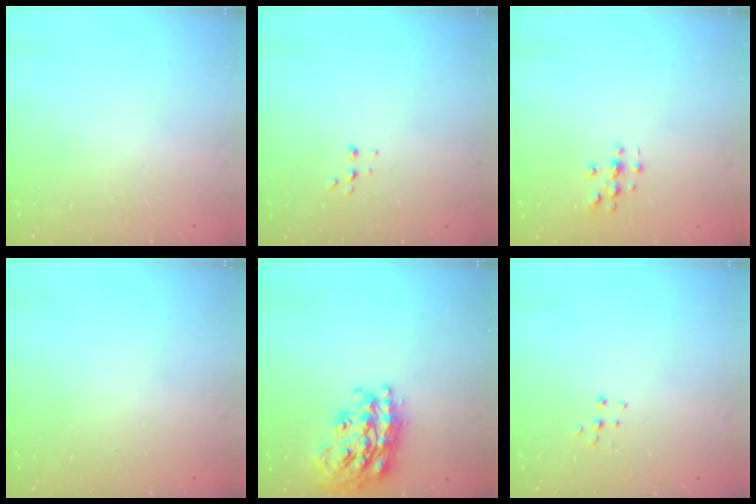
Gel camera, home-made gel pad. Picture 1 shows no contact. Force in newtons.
{"total": 4.0, "press": 4.0, "slide": 0.8}
{"total": 2.8, "press": 2.8, "slide": 0.2}
{"total": 0.0}
{"total": 23.5, "press": 23.4, "slide": 2.0}
{"total": 4.3, "press": 4.3, "slide": 0.4}